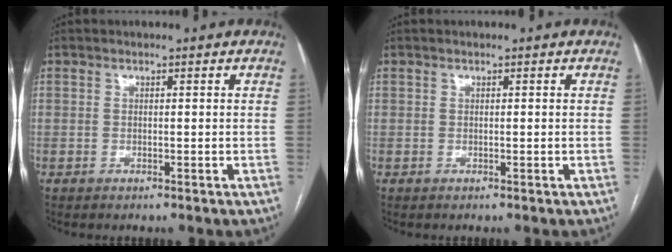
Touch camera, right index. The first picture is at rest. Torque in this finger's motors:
{"motor_torque": [0.00, 0.00, 0.00, 0.00]}